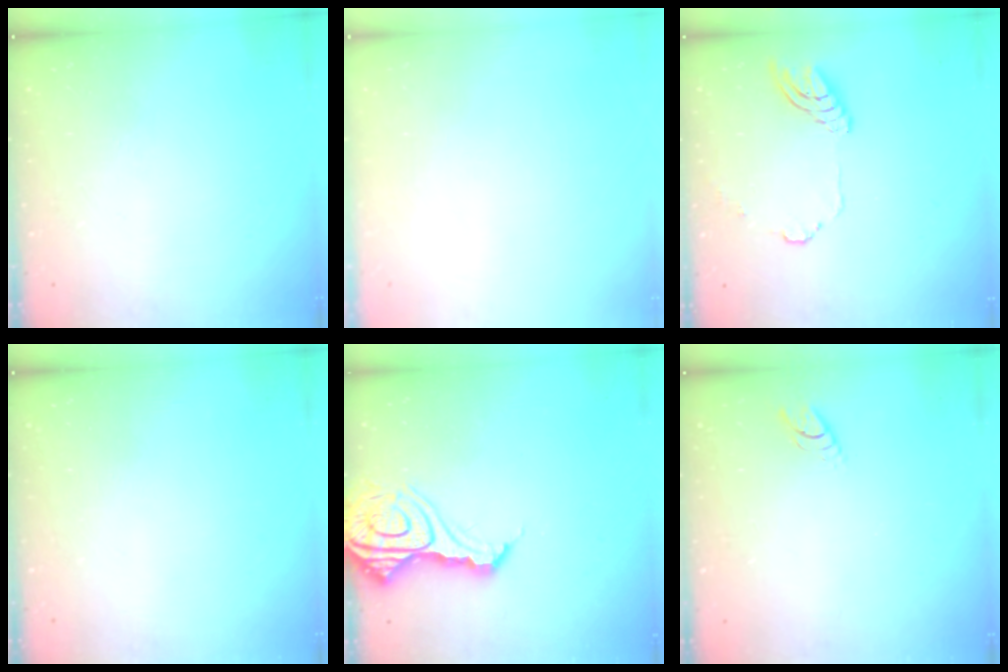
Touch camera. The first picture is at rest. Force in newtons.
{"total": 0.0}
{"total": 10.5, "press": 10.4, "slide": 1.1}
{"total": 0.0}
{"total": 14.5, "press": 14.5, "slide": 1.6}
{"total": 3.7, "press": 3.6, "slide": 0.5}